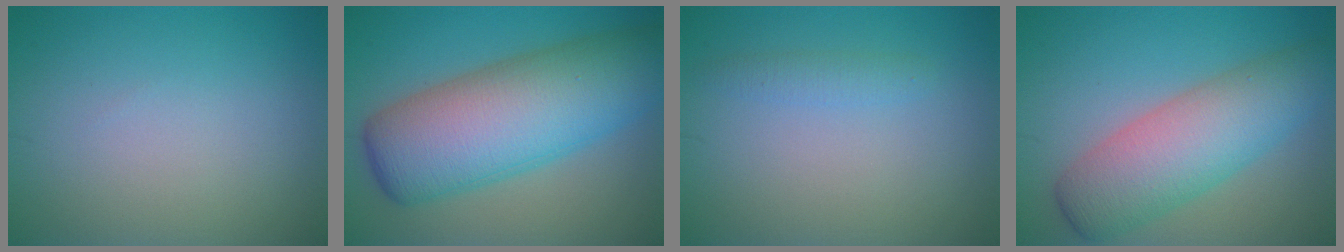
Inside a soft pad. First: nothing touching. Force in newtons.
{"total": 12.2, "press": 12.2, "slide": 0.2}
{"total": 1.3, "press": 1.3, "slide": 0.0}
{"total": 7.4, "press": 7.4, "slide": 0.3}